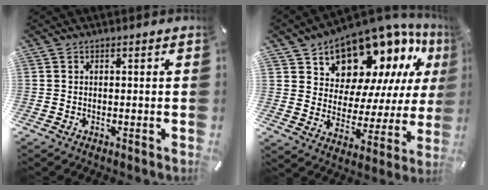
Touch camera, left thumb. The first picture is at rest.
{"total": 15.3, "force": [12.0, 8.2, 4.7], "torque": [-0.079, -0.110, 0.209]}